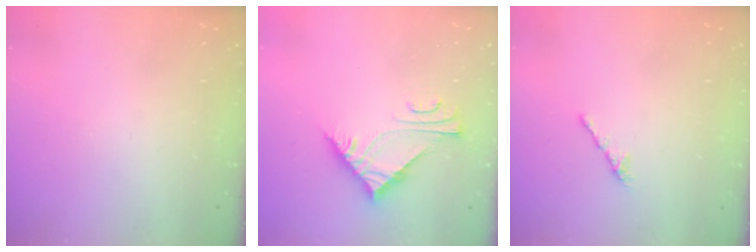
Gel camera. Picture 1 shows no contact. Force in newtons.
{"total": 7.3, "press": 7.3, "slide": 0.5}
{"total": 2.1, "press": 2.0, "slide": 0.7}